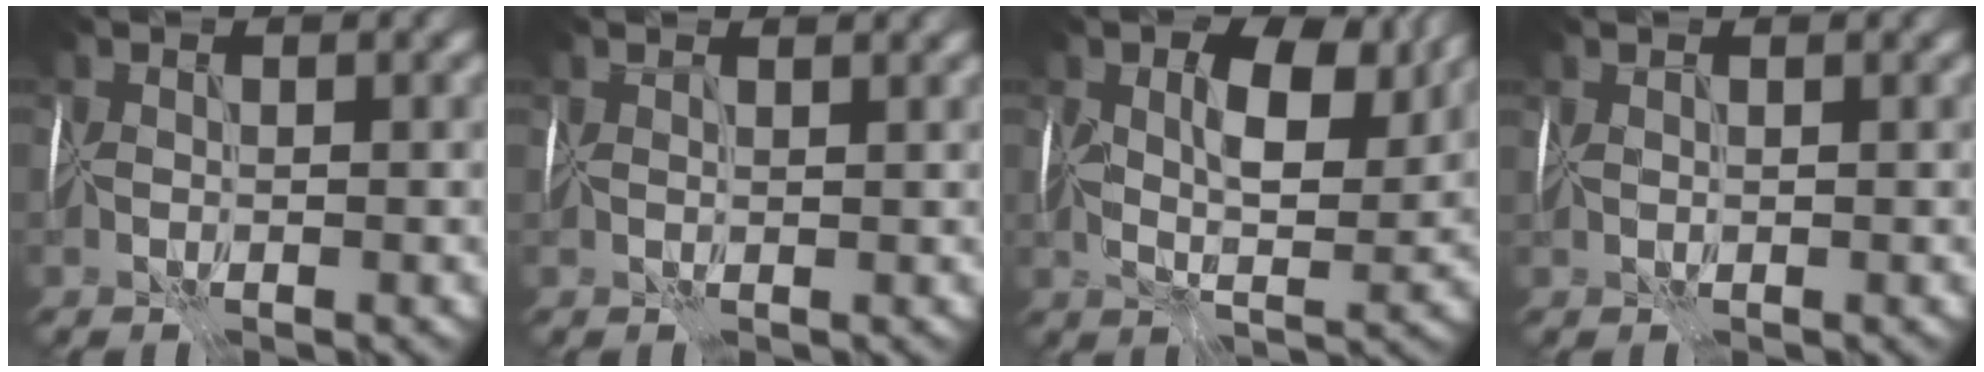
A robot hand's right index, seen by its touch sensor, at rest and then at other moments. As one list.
[{"total": 2.5, "force": [2.0, 0.8, 1.3], "torque": [-0.012, 0.016, 0.012]}, {"total": 7.8, "force": [2.6, 4.1, 6.1], "torque": [-0.101, -0.002, 0.041]}, {"total": 1.2, "force": [1.0, 0.3, 0.5], "torque": [-0.009, 0.004, 0.013]}]